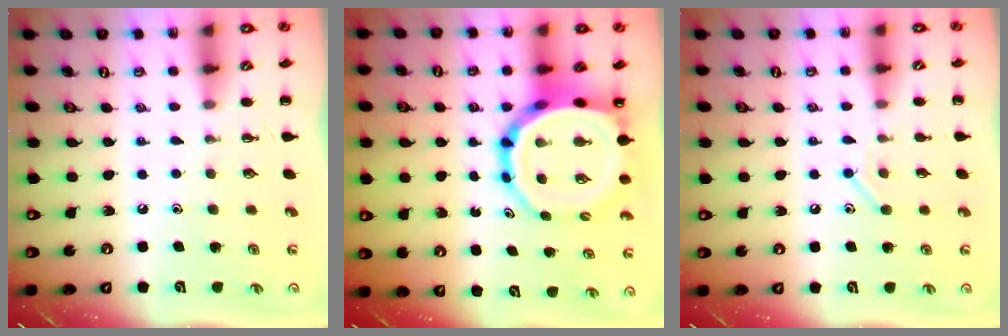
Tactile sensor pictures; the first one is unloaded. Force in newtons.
{"total": 14.7, "press": 14.1, "slide": 4.0}
{"total": 6.9, "press": 6.8, "slide": 1.4}